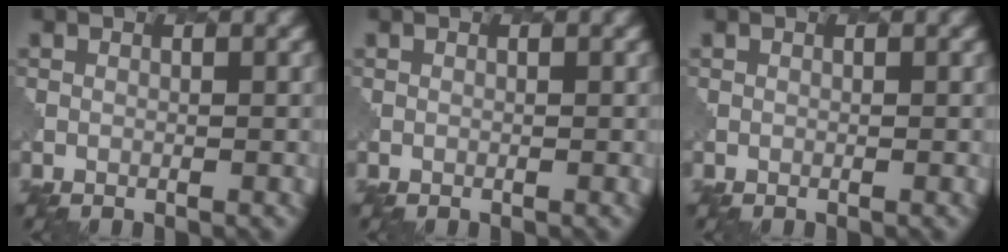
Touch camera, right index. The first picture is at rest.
{"total": 0.0}
{"total": 0.0}